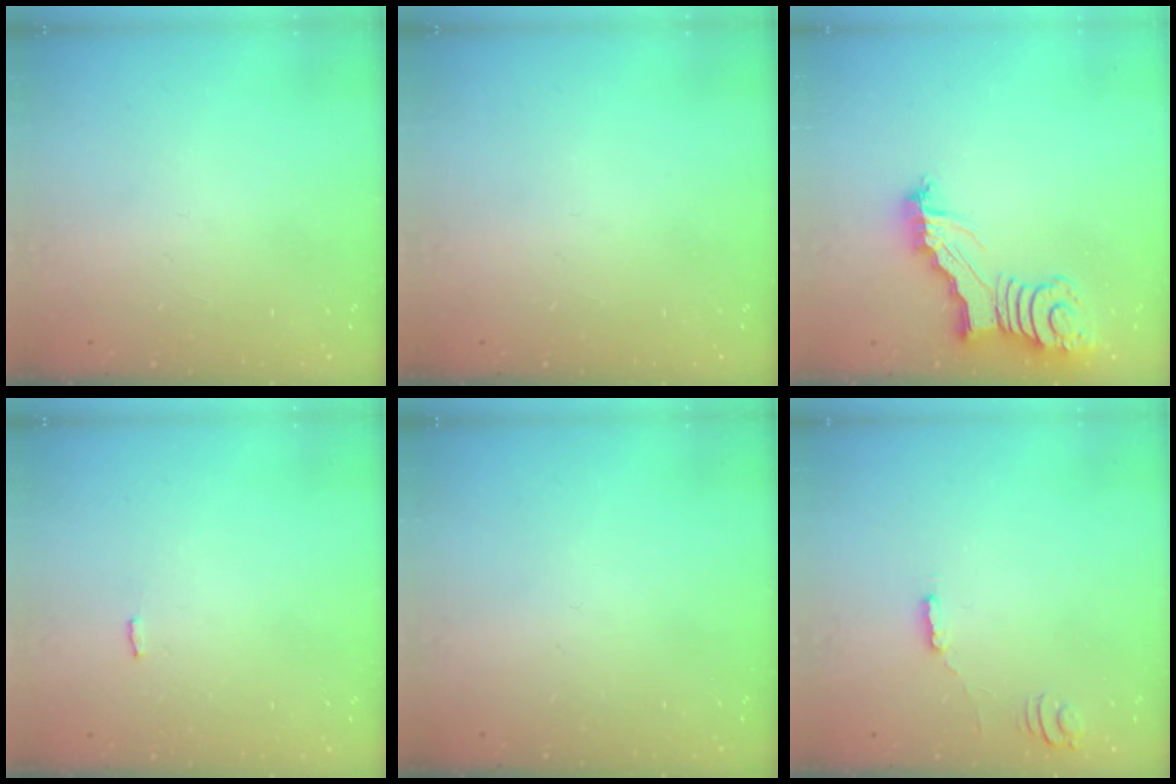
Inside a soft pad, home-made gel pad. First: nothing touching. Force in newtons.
{"total": 0.0}
{"total": 6.1, "press": 6.1, "slide": 0.6}
{"total": 2.5, "press": 2.5, "slide": 0.1}
{"total": 0.0}
{"total": 0.9, "press": 0.9, "slide": 0.3}